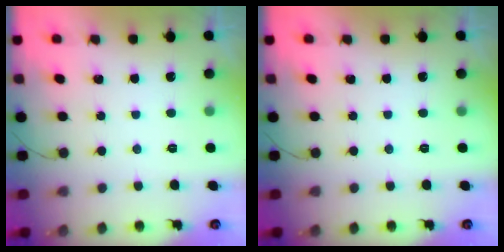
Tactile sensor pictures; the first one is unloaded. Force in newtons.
{"total": 0.0}